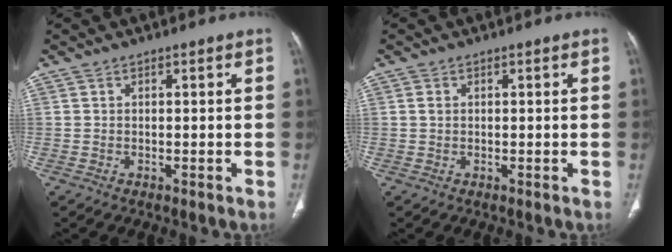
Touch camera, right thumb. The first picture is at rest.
{"total": 0.9, "force": [0.2, 0.7, 0.6], "torque": [-0.009, 0.002, 0.005]}